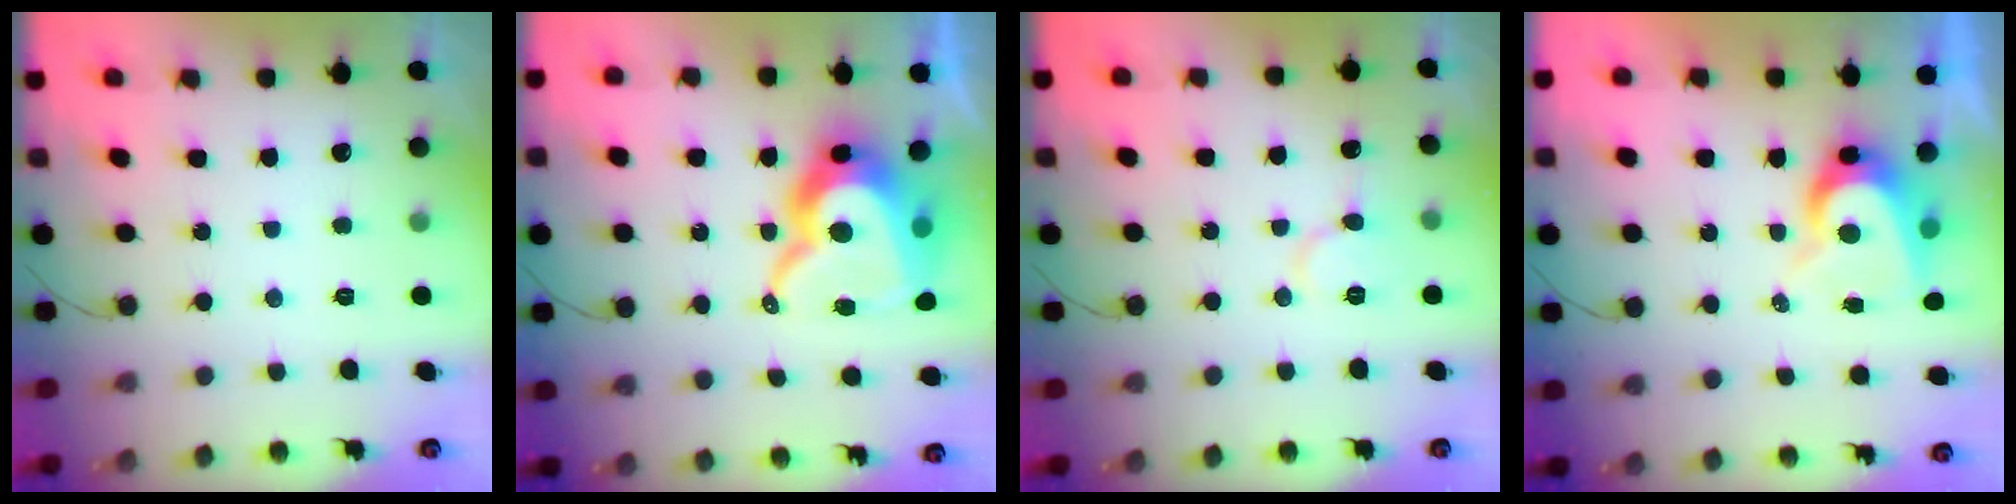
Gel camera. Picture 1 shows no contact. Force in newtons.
{"total": 19.4, "press": 19.4, "slide": 1.4}
{"total": 6.7, "press": 6.7, "slide": 0.7}
{"total": 7.4, "press": 7.4, "slide": 0.4}